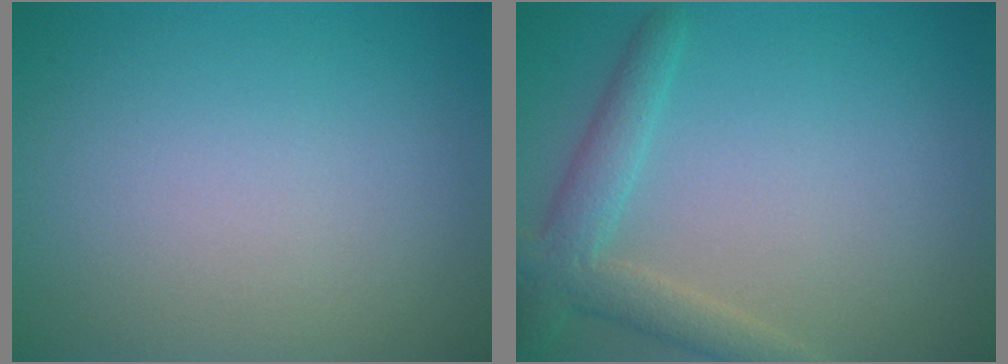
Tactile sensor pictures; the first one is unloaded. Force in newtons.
{"total": 3.6, "press": 3.6, "slide": 0.3}